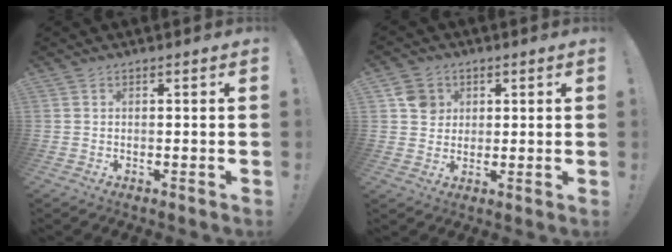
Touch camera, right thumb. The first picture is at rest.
{"total": 7.0, "force": [2.5, 6.3, 1.7], "torque": [-0.009, -0.002, 0.048]}